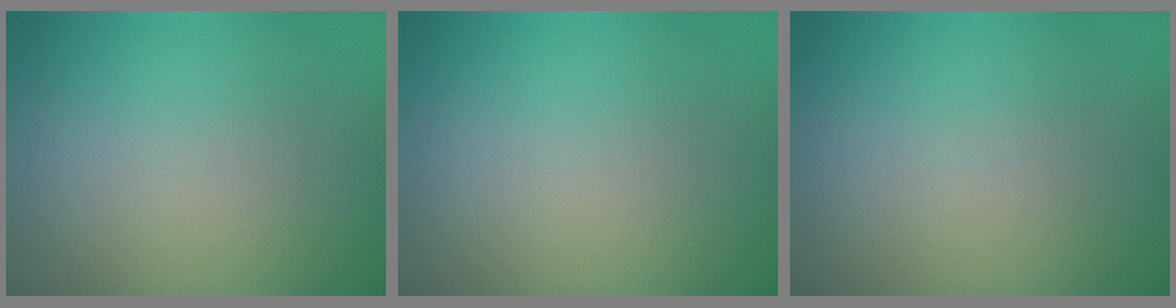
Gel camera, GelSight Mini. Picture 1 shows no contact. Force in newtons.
{"total": 0.0}
{"total": 0.0}